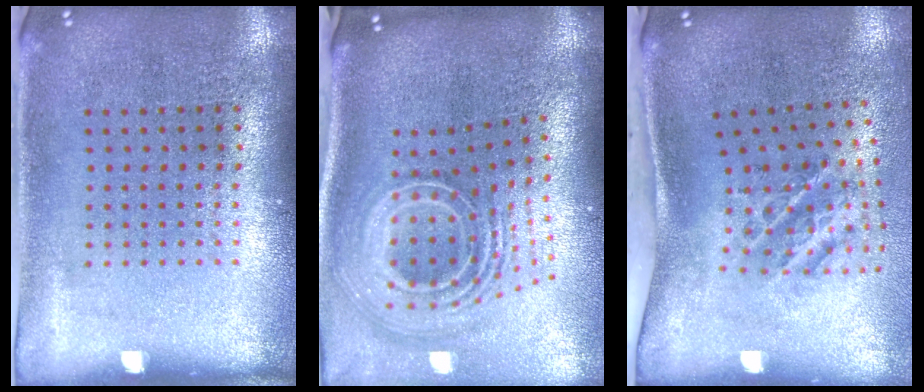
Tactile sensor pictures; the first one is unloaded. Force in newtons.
{"total": 3.3, "press": 2.1, "slide": 2.5}
{"total": 1.8, "press": 1.2, "slide": 1.3}